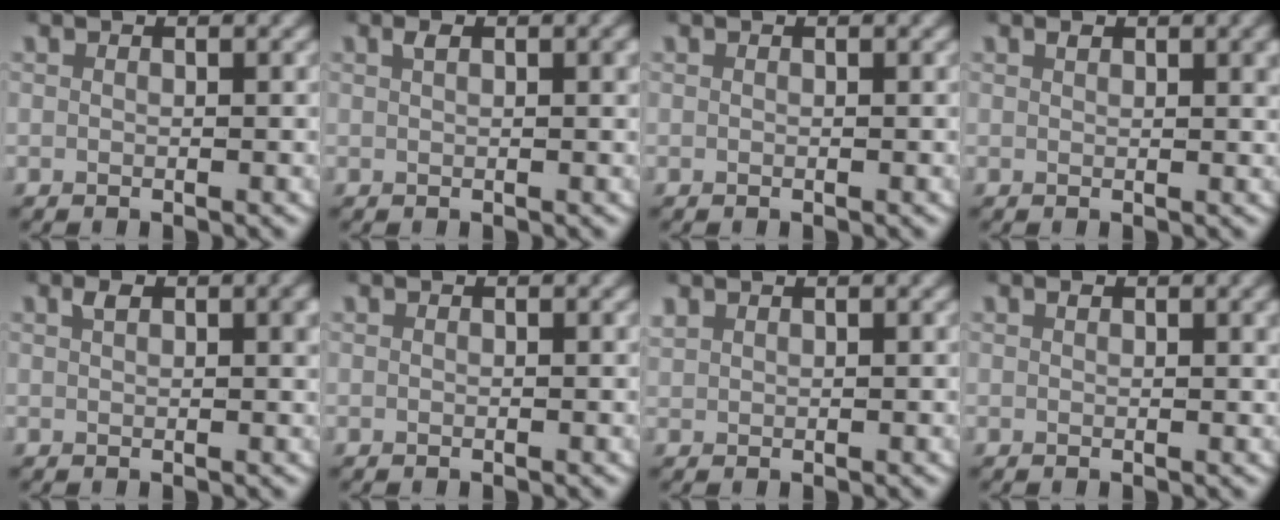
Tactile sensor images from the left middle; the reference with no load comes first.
{"total": 0.9, "force": [0.4, 0.2, 0.8], "torque": [-0.009, 0.003, 0.008]}
{"total": 0.0}
{"total": 0.9, "force": [0.6, 0.2, 0.7], "torque": [-0.006, 0.000, 0.010]}
{"total": 1.4, "force": [0.7, 0.4, 1.1], "torque": [-0.012, 0.003, 0.012]}
{"total": 0.0}
{"total": 1.2, "force": [1.0, 0.6, 0.4], "torque": [-0.011, 0.005, 0.020]}
{"total": 0.6, "force": [0.4, 0.1, 0.5], "torque": [-0.004, 0.000, 0.007]}